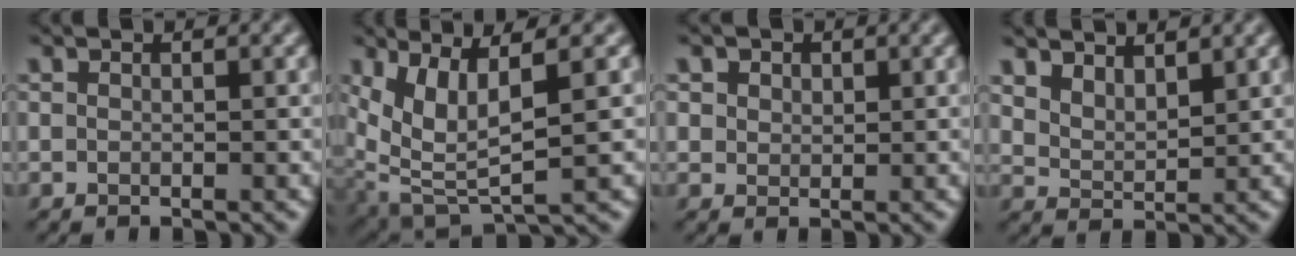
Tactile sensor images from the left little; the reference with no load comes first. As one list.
[{"total": 6.2, "force": [1.8, 1.8, 5.6], "torque": [-0.129, -0.001, 0.041]}, {"total": 3.4, "force": [1.8, 2.4, 1.5], "torque": [-0.044, 0.007, 0.025]}, {"total": 3.4, "force": [2.7, 1.4, 1.5], "torque": [-0.041, -0.002, 0.055]}]